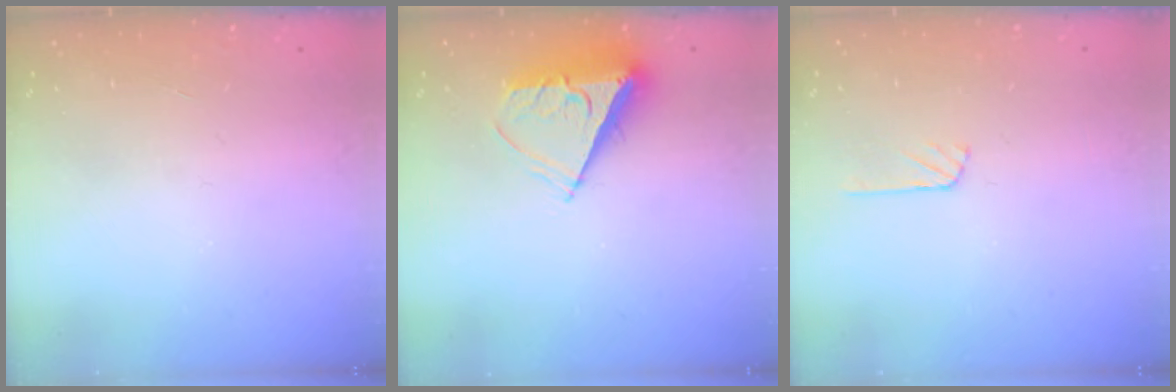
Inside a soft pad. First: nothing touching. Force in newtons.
{"total": 7.5, "press": 7.5, "slide": 0.5}
{"total": 3.3, "press": 3.3, "slide": 0.3}